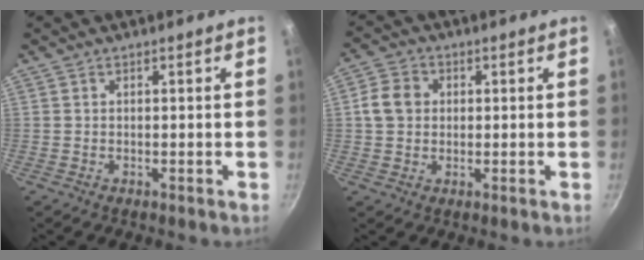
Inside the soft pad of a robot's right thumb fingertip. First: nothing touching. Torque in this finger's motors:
{"motor_torque": [-0.19, 0.20, 0.00, -0.01, 0.03]}